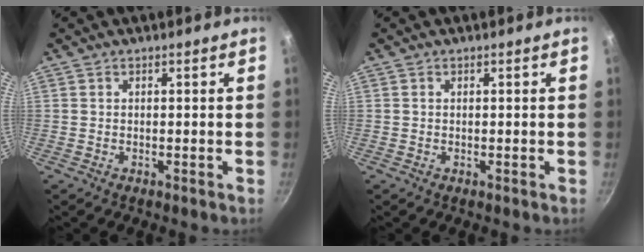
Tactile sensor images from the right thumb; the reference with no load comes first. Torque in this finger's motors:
{"motor_torque": [-0.03, -0.57, -0.26, 0.14, -0.03]}